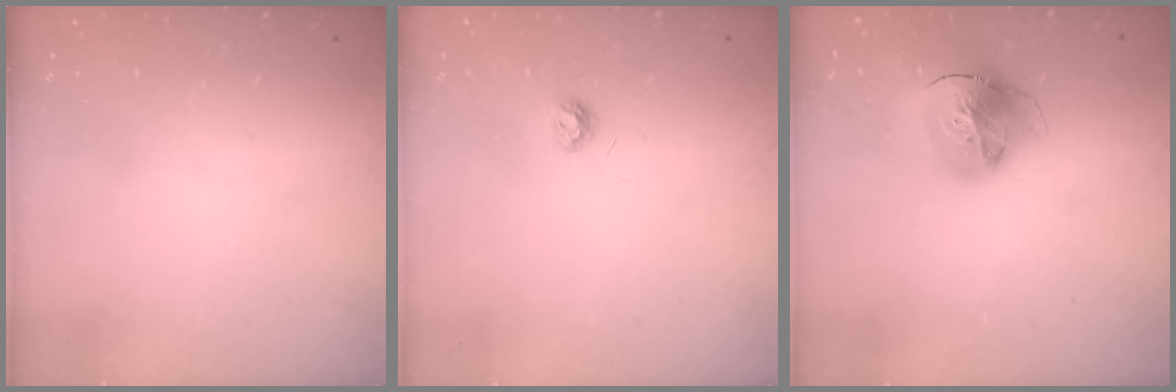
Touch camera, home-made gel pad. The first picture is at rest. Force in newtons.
{"total": 3.8, "press": 3.8, "slide": 0.5}
{"total": 18.2, "press": 18.1, "slide": 2.0}